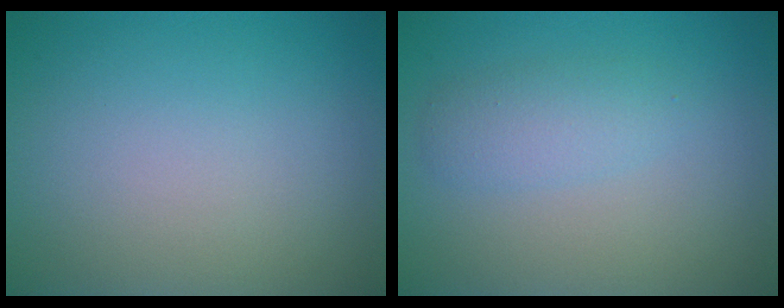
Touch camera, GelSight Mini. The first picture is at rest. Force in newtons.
{"total": 2.2, "press": 2.2, "slide": 0.0}